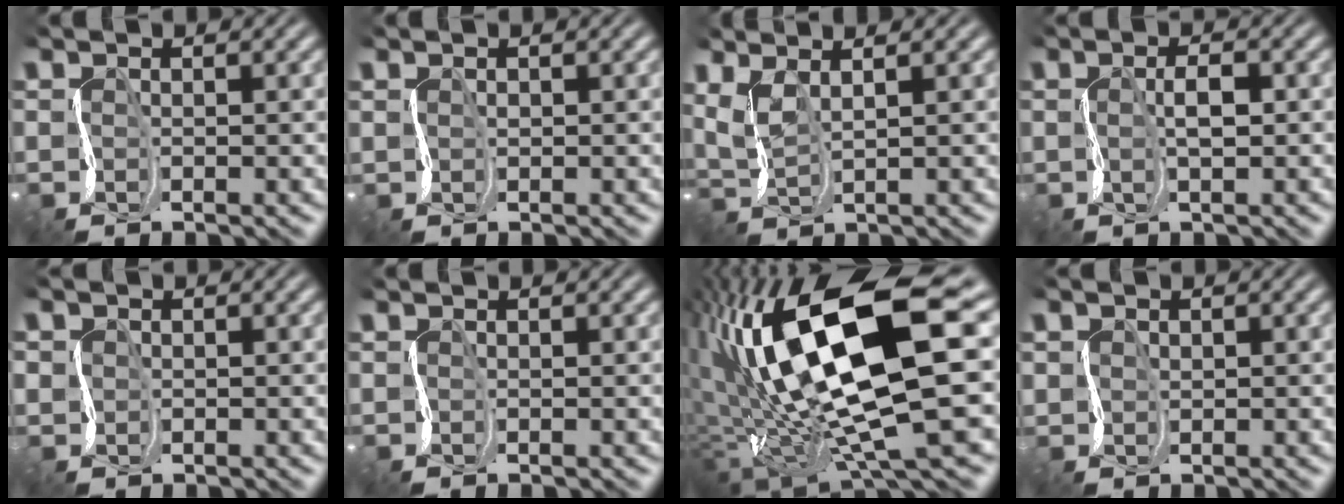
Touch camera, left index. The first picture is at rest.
{"total": 0.8, "force": [0.3, -0.4, -0.6], "torque": [0.003, 0.004, 0.013]}
{"total": 2.7, "force": [2.5, 0.3, 0.9], "torque": [-0.044, 0.022, 0.033]}
{"total": 0.7, "force": [0.4, -0.5, 0.0], "torque": [-0.020, 0.009, 0.010]}
{"total": 1.3, "force": [-0.4, -0.1, -1.2], "torque": [0.004, 0.006, -0.001]}
{"total": 0.0}
{"total": 15.1, "force": [3.7, 5.6, 13.5], "torque": [-0.270, -0.001, 0.079]}
{"total": 1.1, "force": [-0.1, -0.2, -1.0], "torque": [0.001, 0.007, 0.004]}